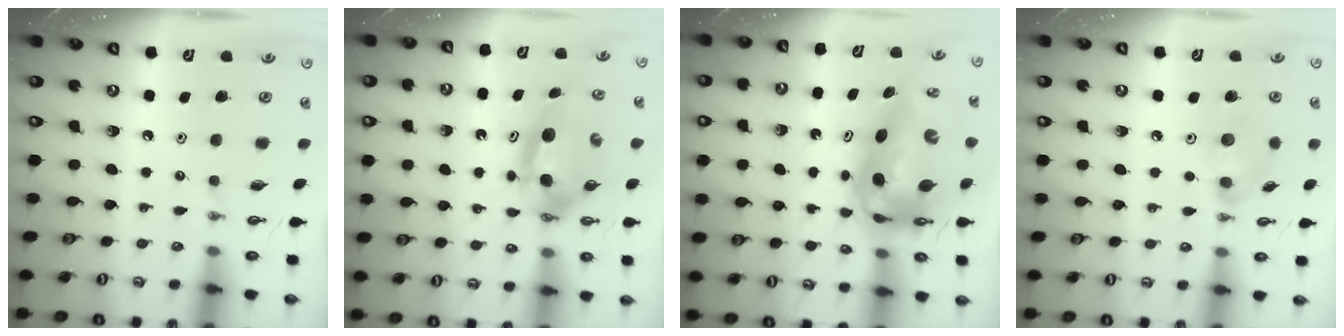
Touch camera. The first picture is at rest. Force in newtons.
{"total": 6.4, "press": 6.1, "slide": 1.9}
{"total": 9.3, "press": 8.3, "slide": 4.1}
{"total": 6.6, "press": 6.5, "slide": 1.4}